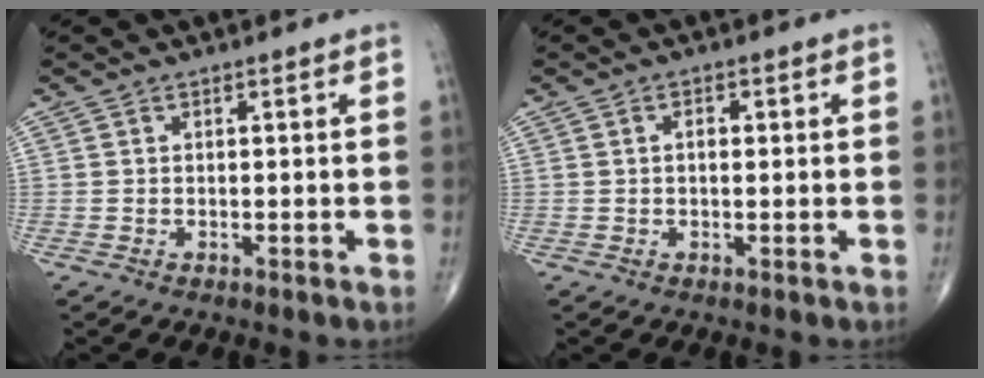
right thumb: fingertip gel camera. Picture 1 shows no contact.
{"total": 1.6, "force": [0.2, 0.9, 1.4], "torque": [-0.021, 0.003, 0.001]}